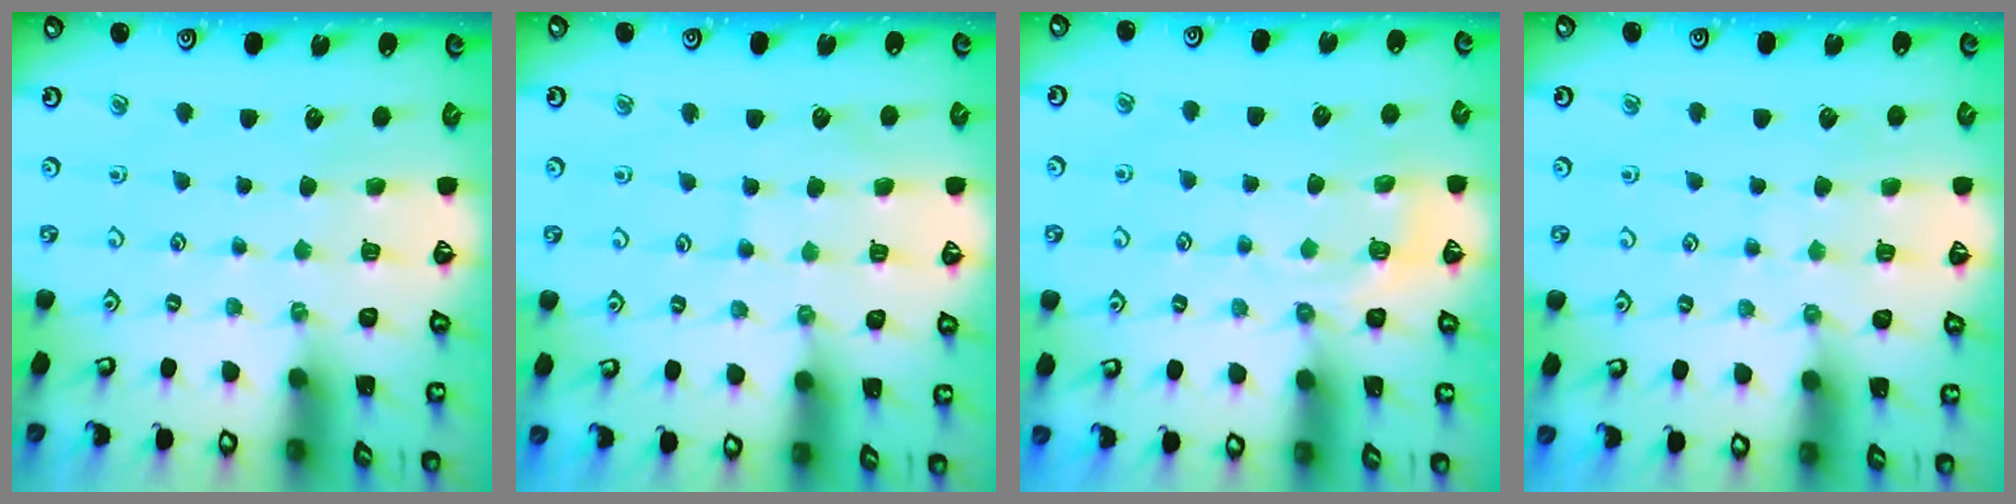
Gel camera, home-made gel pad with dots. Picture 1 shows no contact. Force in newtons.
{"total": 5.7, "press": 5.7, "slide": 0.6}
{"total": 6.1, "press": 6.0, "slide": 1.3}
{"total": 4.6, "press": 4.6, "slide": 0.4}